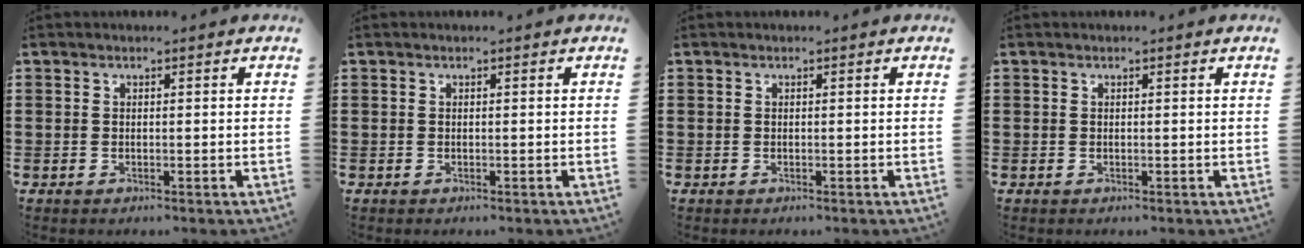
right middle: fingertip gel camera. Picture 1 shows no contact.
{"total": 0.0}
{"total": 0.0}
{"total": 0.0}